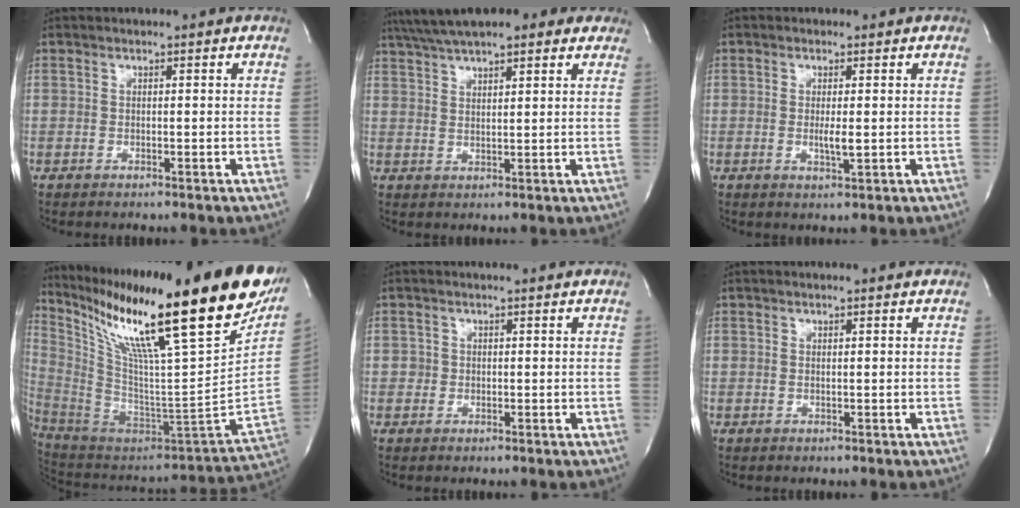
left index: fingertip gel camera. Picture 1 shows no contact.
{"total": 15.3, "force": [12.2, 3.7, 8.4], "torque": [-0.147, 0.051, 0.174]}
{"total": 2.4, "force": [-0.1, 0.4, 2.4], "torque": [-0.048, -0.005, -0.001]}
{"total": 35.8, "force": [23.6, 2.8, 26.8], "torque": [-0.442, -0.057, 0.368]}
{"total": 0.7, "force": [0.1, 0.7, 0.0], "torque": [0.009, 0.005, 0.000]}
{"total": 0.0}